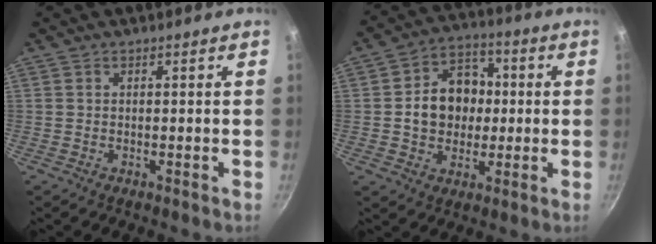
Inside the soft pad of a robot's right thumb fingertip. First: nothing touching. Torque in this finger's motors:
{"motor_torque": [0.84, 2.18, 0.89, -0.11, 0.06]}